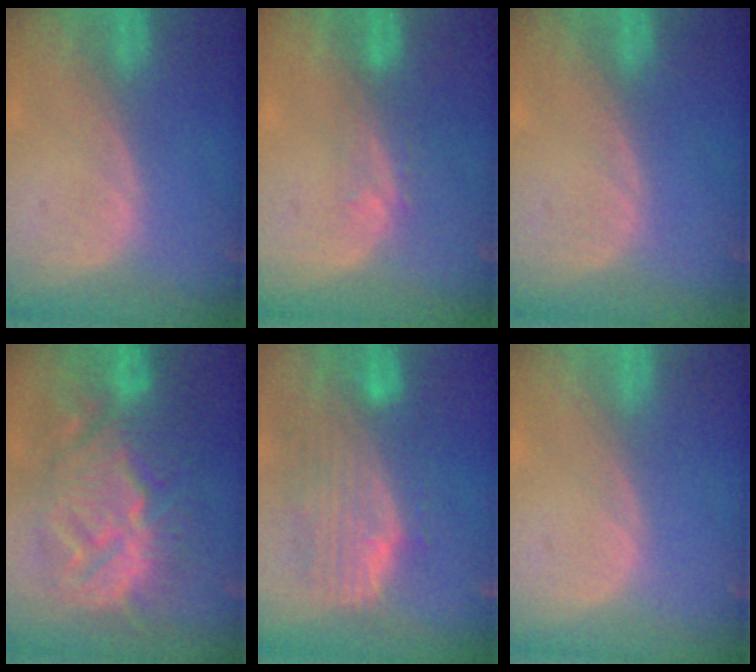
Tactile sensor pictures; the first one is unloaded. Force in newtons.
{"total": 2.8, "press": 2.1, "slide": 1.7}
{"total": 0.0}
{"total": 14.0, "press": 13.9, "slide": 1.4}
{"total": 10.4, "press": 9.1, "slide": 5.0}
{"total": 0.0}